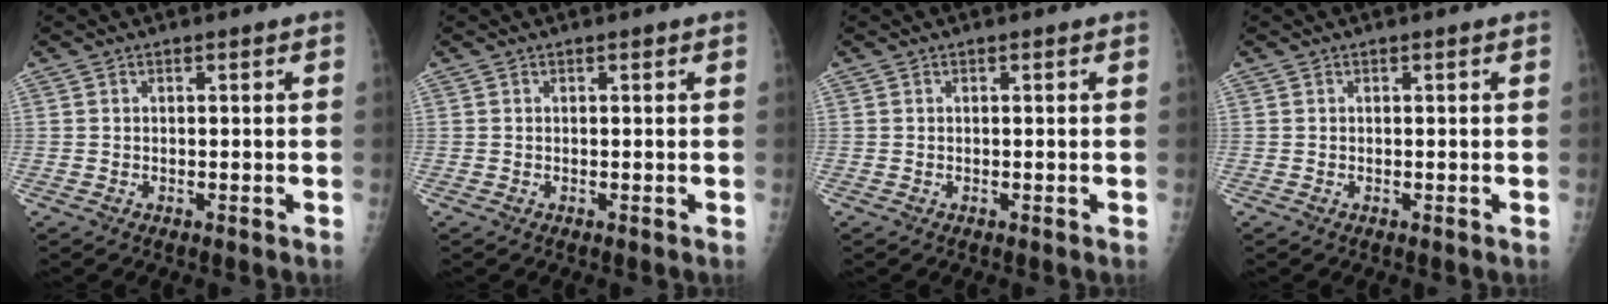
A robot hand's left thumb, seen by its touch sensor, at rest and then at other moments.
{"total": 0.0}
{"total": 0.0}
{"total": 0.0}